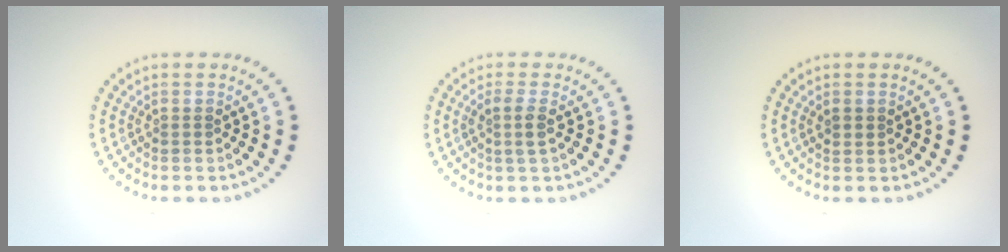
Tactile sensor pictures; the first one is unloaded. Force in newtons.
{"total": 1.7, "press": 1.5, "slide": 0.6}
{"total": 1.0, "press": 0.9, "slide": 0.4}